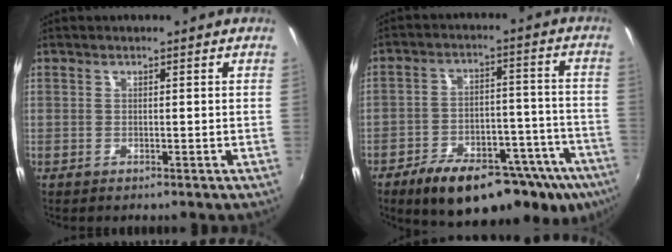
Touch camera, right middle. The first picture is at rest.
{"total": 24.2, "force": [-16.0, 9.7, 15.3], "torque": [-0.232, -0.021, -0.209]}